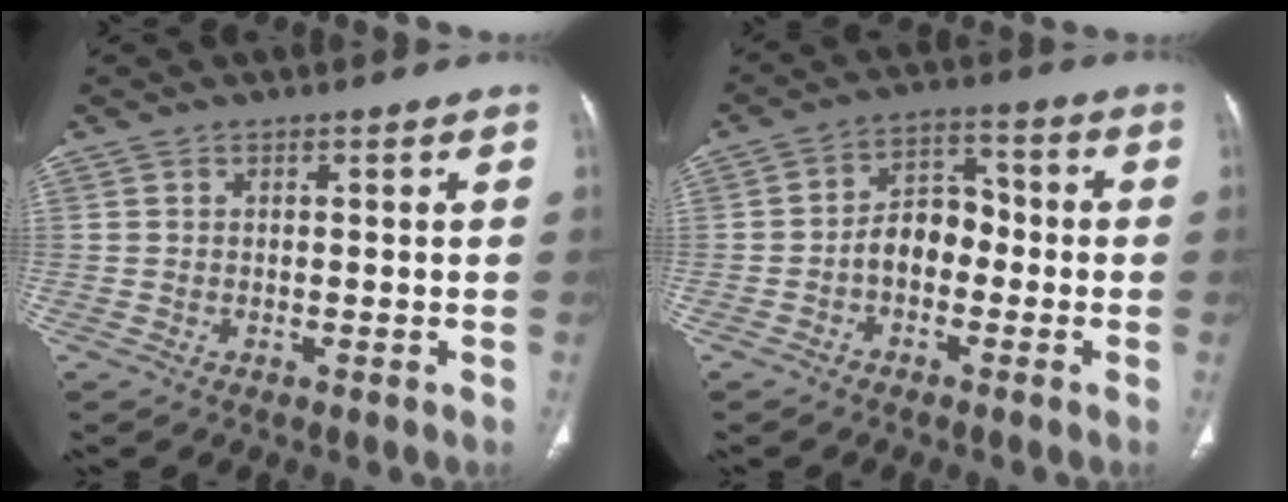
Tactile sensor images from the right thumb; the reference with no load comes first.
{"total": 7.1, "force": [-1.9, 5.0, 4.6], "torque": [-0.048, 0.037, -0.046]}